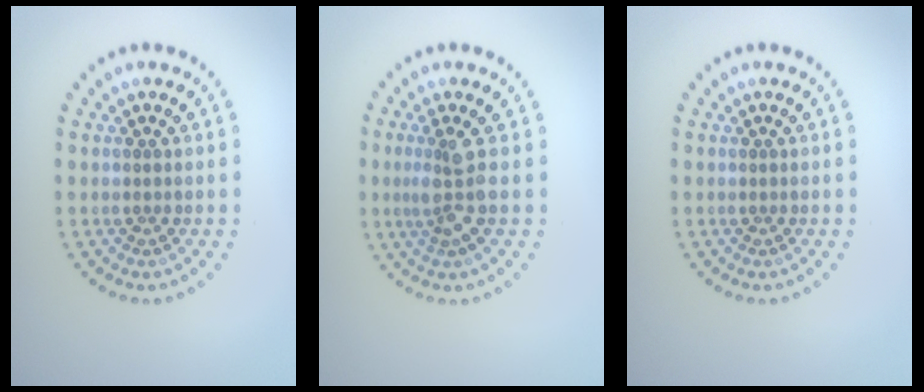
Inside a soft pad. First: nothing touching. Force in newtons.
{"total": 3.0, "press": 2.3, "slide": 1.9}
{"total": 0.0}